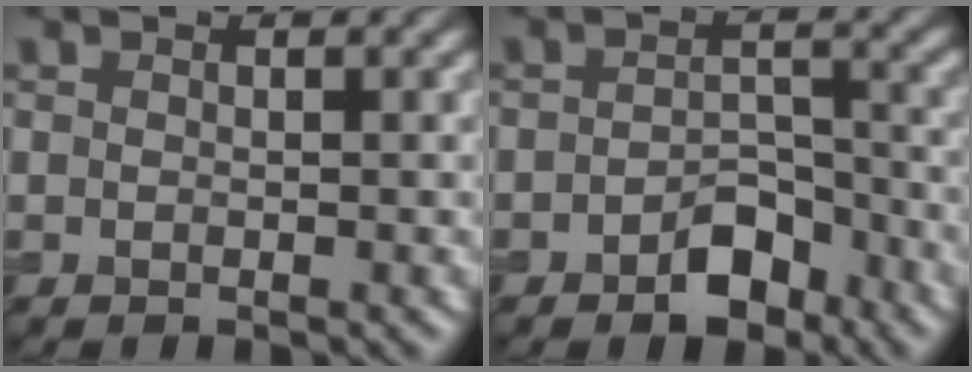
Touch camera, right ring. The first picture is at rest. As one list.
[{"total": 3.5, "force": [-2.1, 2.0, 1.9], "torque": [-0.023, 0.007, -0.034]}]